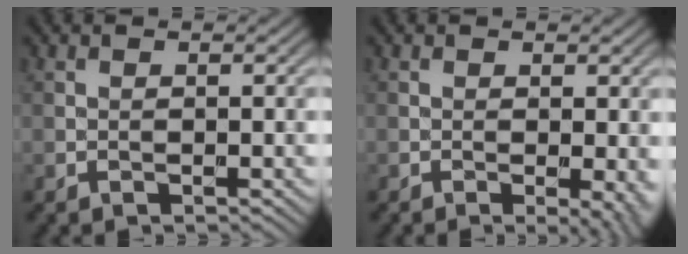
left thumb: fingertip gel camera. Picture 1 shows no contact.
{"total": 3.1, "force": [-0.5, 0.6, 3.0], "torque": [-0.041, -0.007, -0.008]}